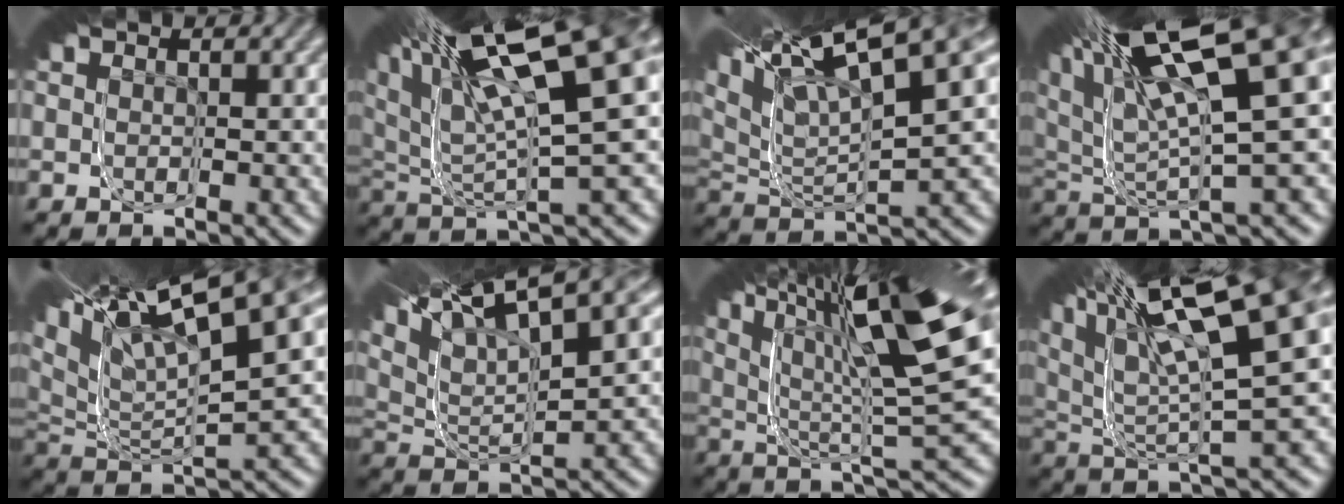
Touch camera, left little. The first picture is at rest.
{"total": 14.8, "force": [3.1, 6.1, 13.1], "torque": [-0.190, 0.052, 0.031]}
{"total": 11.6, "force": [4.4, 4.0, 10.0], "torque": [-0.143, 0.070, 0.041]}
{"total": 13.3, "force": [2.7, 5.2, 11.9], "torque": [-0.173, 0.051, 0.029]}
{"total": 12.8, "force": [4.0, 4.6, 11.2], "torque": [-0.158, 0.073, 0.032]}
{"total": 10.6, "force": [4.7, 4.1, 8.6], "torque": [-0.138, 0.072, 0.044]}
{"total": 14.5, "force": [6.1, 2.0, 13.0], "torque": [-0.169, 0.082, 0.069]}
{"total": 13.0, "force": [4.2, 4.0, 11.6], "torque": [-0.159, 0.064, 0.045]}